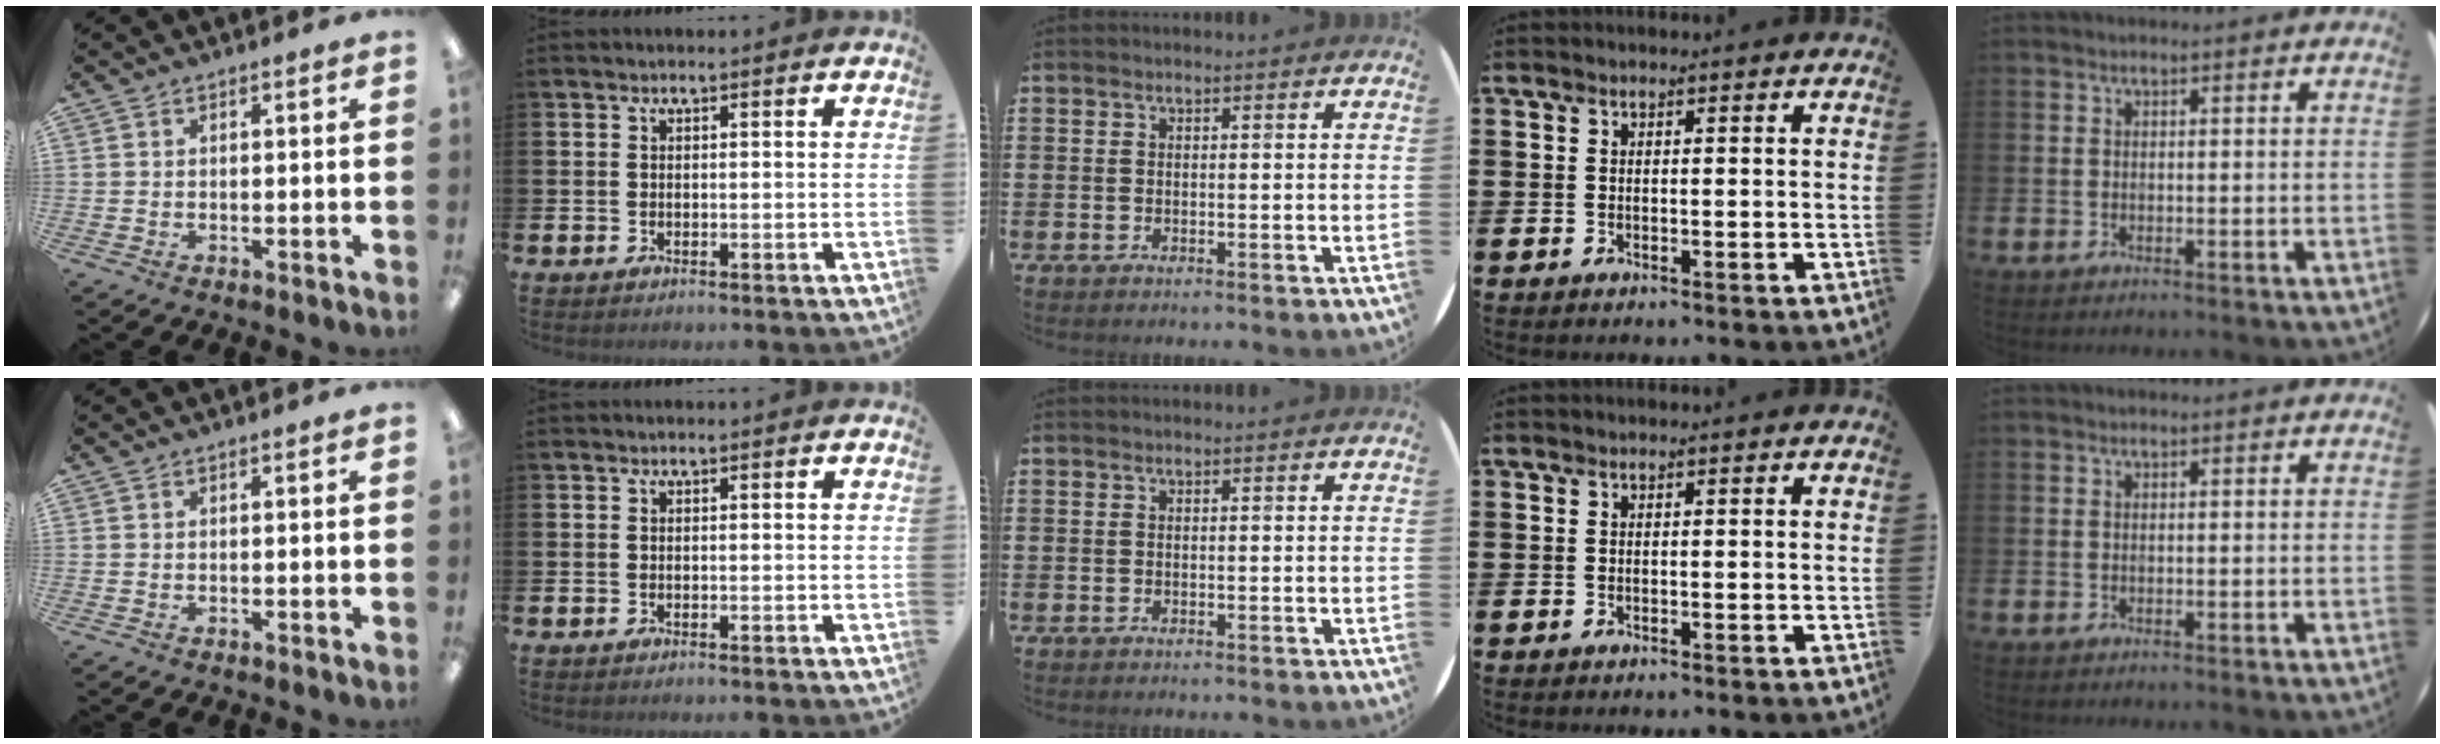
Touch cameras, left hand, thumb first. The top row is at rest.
{}